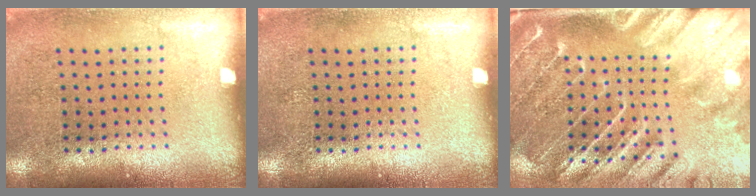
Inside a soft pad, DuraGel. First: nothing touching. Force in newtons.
{"total": 0.0}
{"total": 4.0, "press": 3.3, "slide": 2.3}